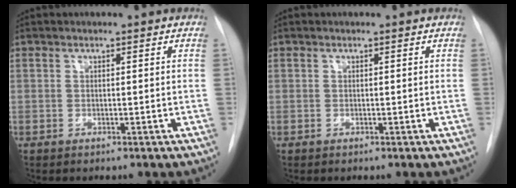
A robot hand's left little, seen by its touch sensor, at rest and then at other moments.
{"total": 0.0}